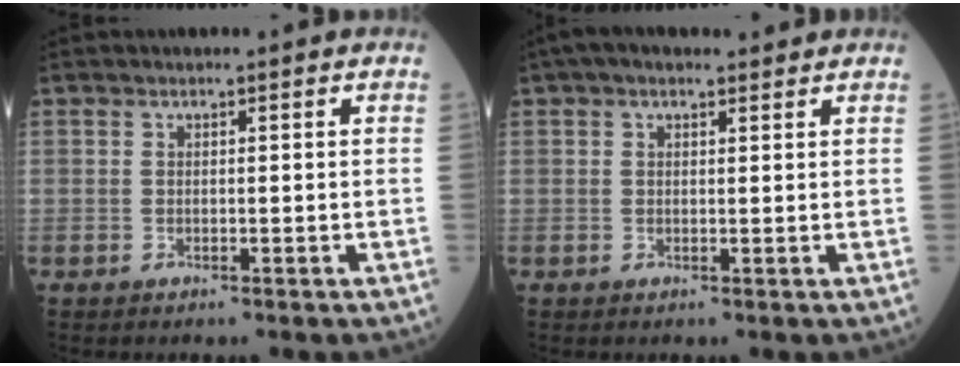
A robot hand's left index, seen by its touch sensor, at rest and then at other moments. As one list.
[{"total": 4.4, "force": [3.3, 1.7, 2.4], "torque": [-0.036, 0.037, 0.054]}]